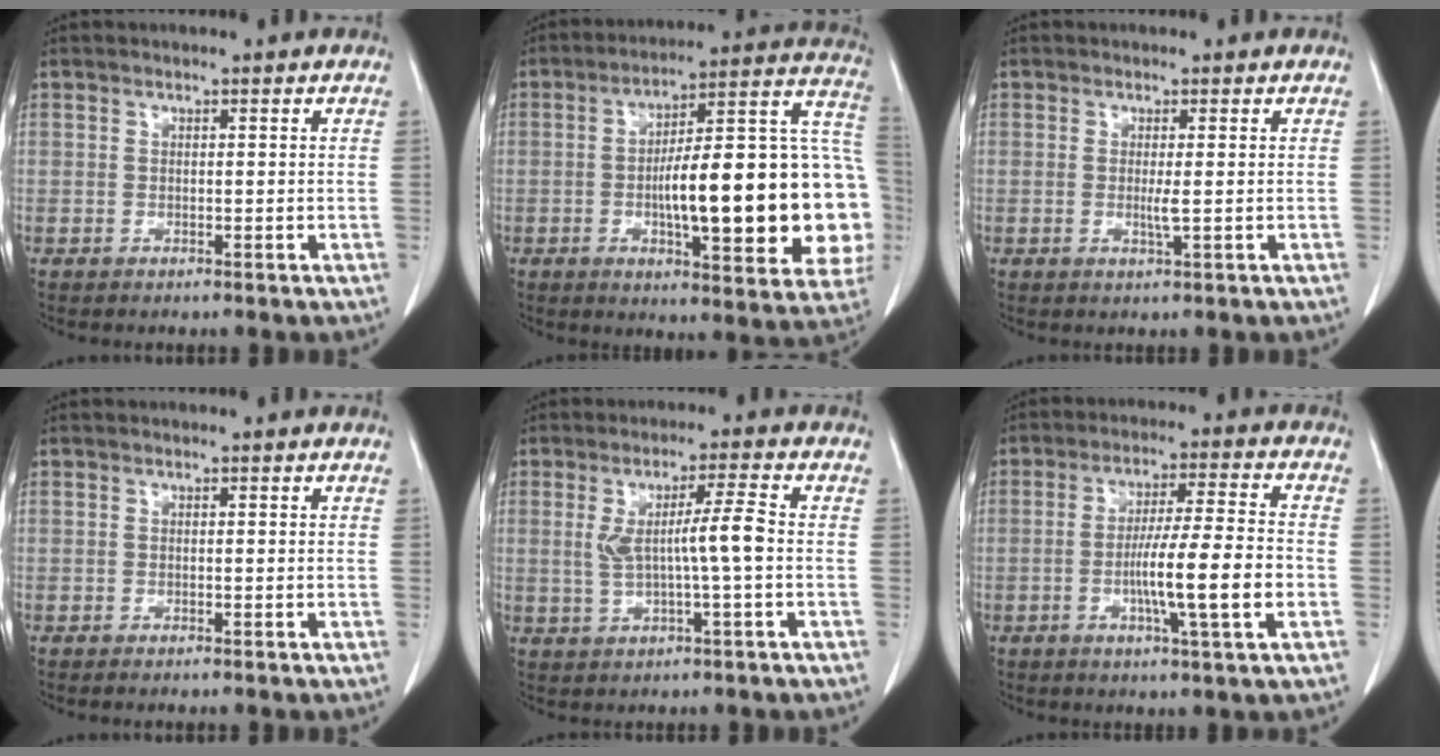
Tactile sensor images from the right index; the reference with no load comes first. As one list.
[{"total": 27.2, "force": [-3.5, 5.7, 26.3], "torque": [-0.282, 0.033, -0.046]}, {"total": 1.7, "force": [0.0, -0.1, 1.7], "torque": [-0.035, -0.004, 0.000]}, {"total": 0.6, "force": [-0.5, -0.1, 0.4], "torque": [-0.007, -0.001, -0.008]}, {"total": 6.4, "force": [0.0, -0.2, 6.4], "torque": [-0.113, 0.004, 0.005]}, {"total": 11.2, "force": [-2.7, -0.2, 10.9], "torque": [-0.184, -0.002, -0.050]}]